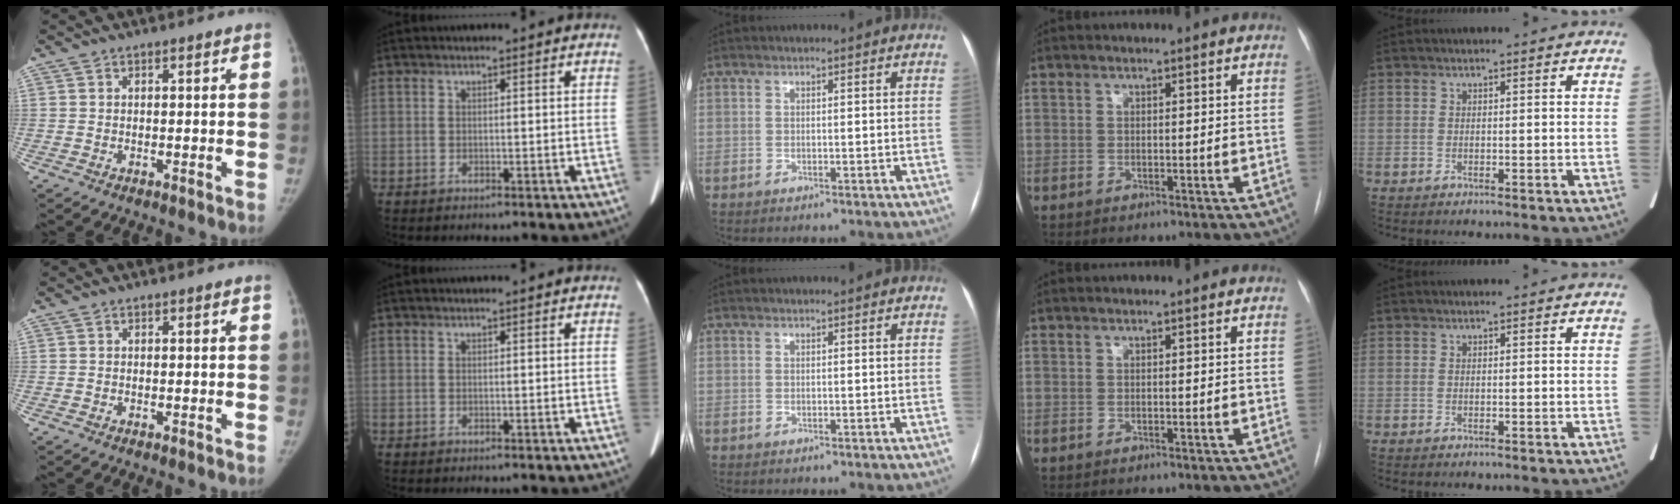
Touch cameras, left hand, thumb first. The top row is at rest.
{}